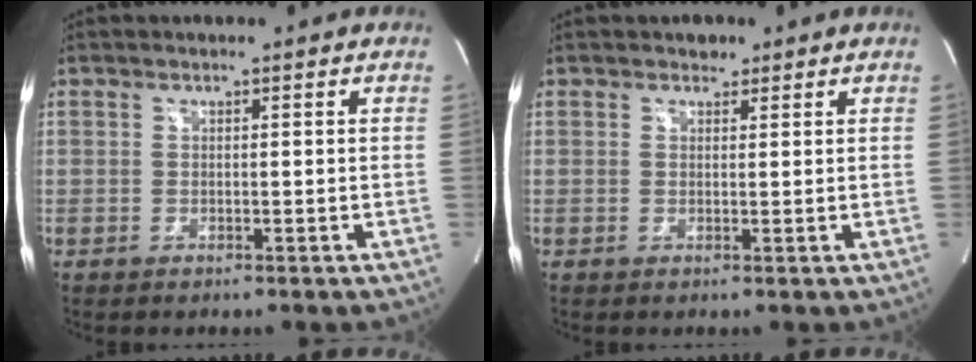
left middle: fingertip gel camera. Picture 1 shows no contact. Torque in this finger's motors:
{"motor_torque": [0.03, 0.02, -0.06, 0.00]}